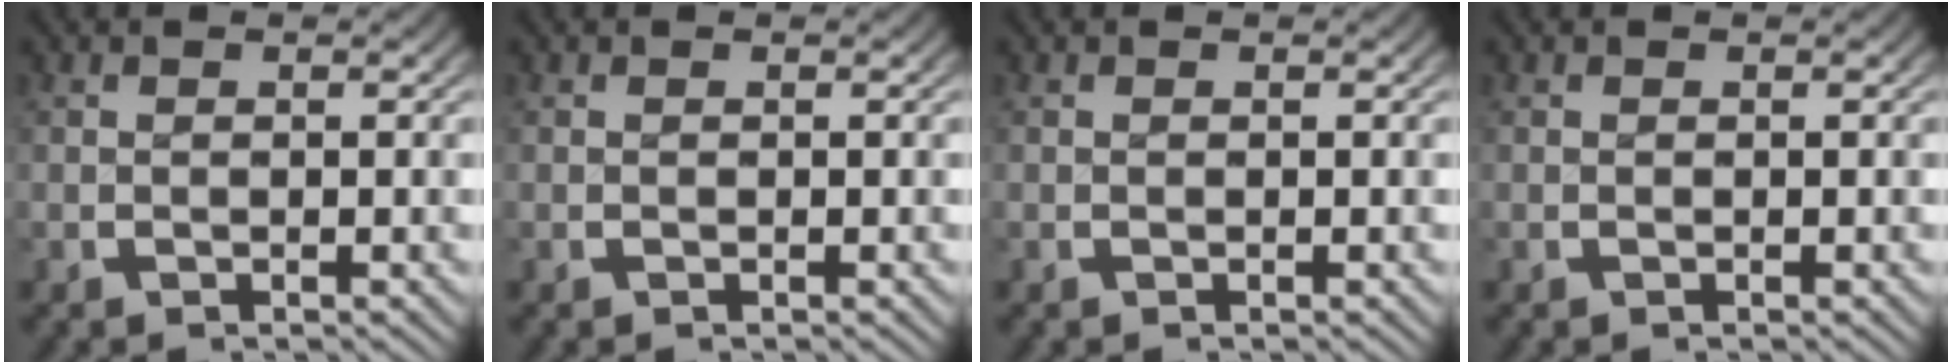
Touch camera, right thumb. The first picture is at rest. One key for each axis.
{"total": 0.0}
{"total": 0.0}
{"total": 0.0}